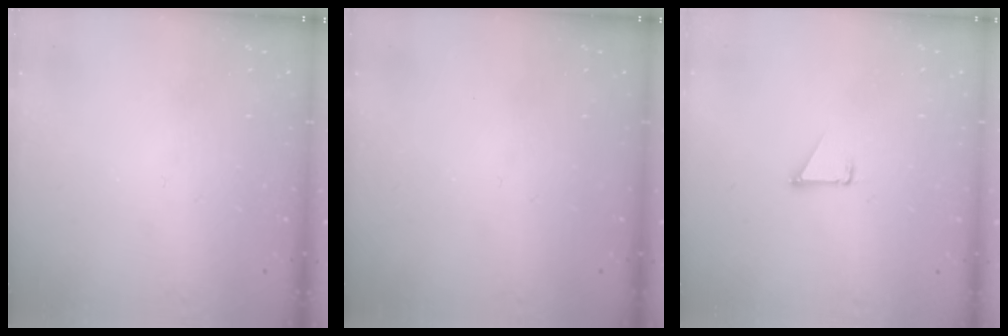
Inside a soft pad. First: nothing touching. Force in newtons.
{"total": 0.0}
{"total": 1.5, "press": 1.5, "slide": 0.1}